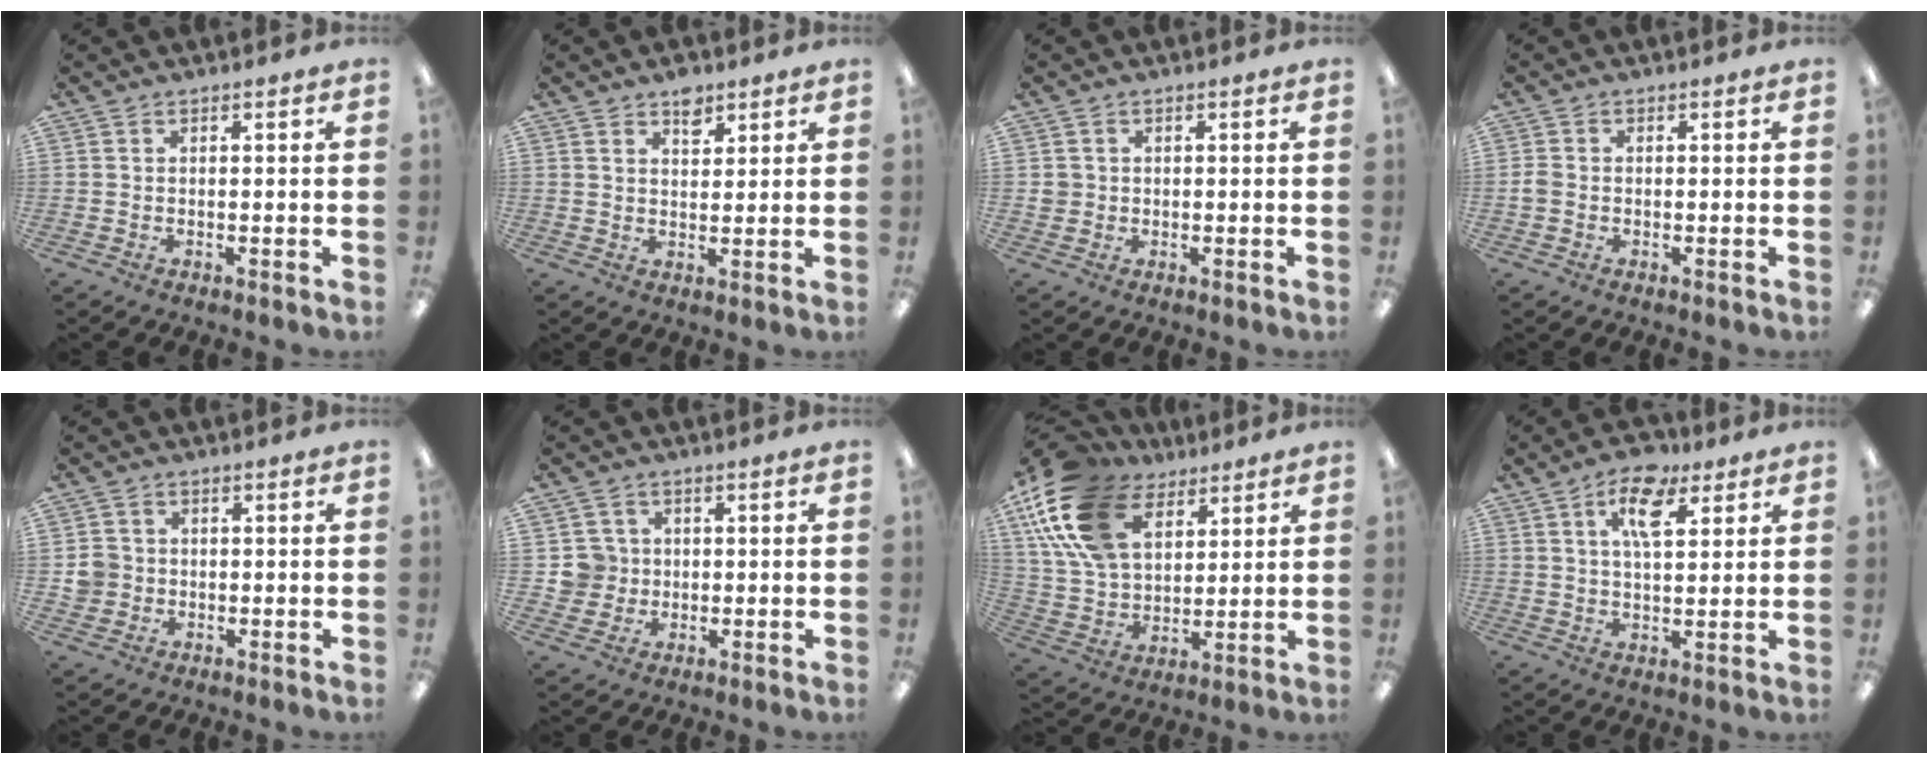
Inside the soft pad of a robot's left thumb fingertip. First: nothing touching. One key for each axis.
{"total": 4.8, "fx": 3.3, "fy": 2.8, "fz": 2.0, "tx": -0.007, "ty": -0.018, "tz": 0.053}
{"total": 1.9, "fx": 0.2, "fy": 1.9, "fz": 0.3, "tx": -0.008, "ty": 0.004, "tz": 0.002}
{"total": 1.9, "fx": -0.5, "fy": 1.5, "fz": 1.0, "tx": -0.025, "ty": 0.001, "tz": -0.011}
{"total": 4.3, "fx": -0.2, "fy": 4.2, "fz": 0.8, "tx": -0.012, "ty": 0.009, "tz": -0.004}
{"total": 5.7, "fx": 0.6, "fy": 5.6, "fz": 0.6, "tx": -0.012, "ty": 0.008, "tz": 0.013}
{"total": 21.9, "fx": 10.6, "fy": 13.5, "fz": 13.6, "tx": -0.307, "ty": -0.027, "tz": 0.195}
{"total": 10.5, "fx": 5.3, "fy": 5.0, "fz": 7.6, "tx": -0.118, "ty": -0.012, "tz": 0.089}